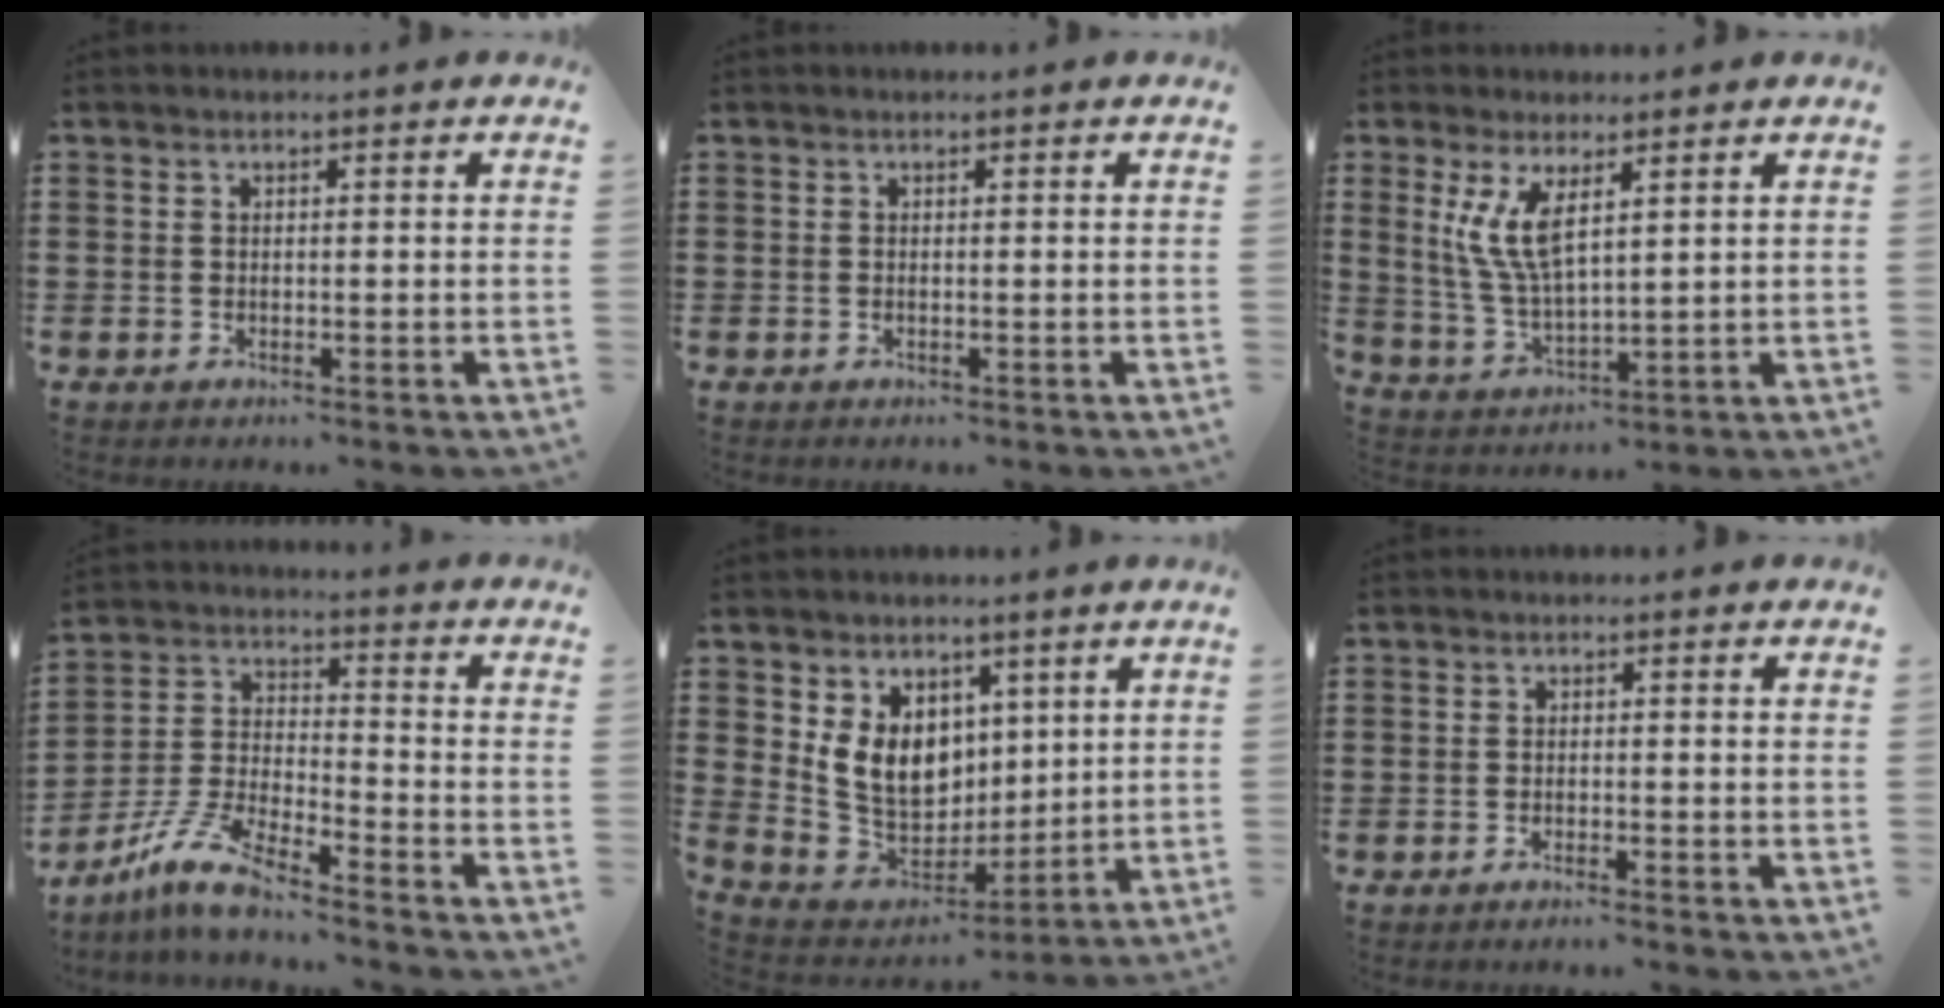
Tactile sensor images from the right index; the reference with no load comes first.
{"total": 0.0}
{"total": 7.5, "force": [2.9, 2.8, 6.4], "torque": [-0.144, -0.004, 0.049]}
{"total": 8.8, "force": [-7.6, 0.9, 4.4], "torque": [-0.115, -0.003, -0.155]}
{"total": 10.0, "force": [3.1, 8.3, 4.6], "torque": [-0.117, -0.007, 0.065]}
{"total": 1.1, "force": [-1.1, -0.1, 0.3], "torque": [-0.007, 0.001, -0.021]}